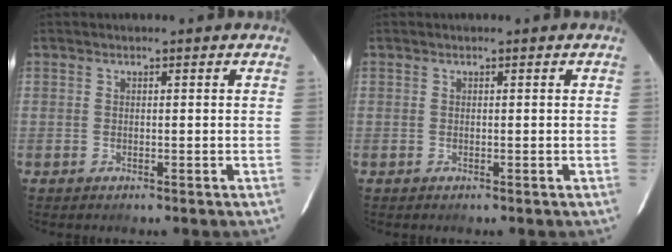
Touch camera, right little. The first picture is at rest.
{"total": 0.0}